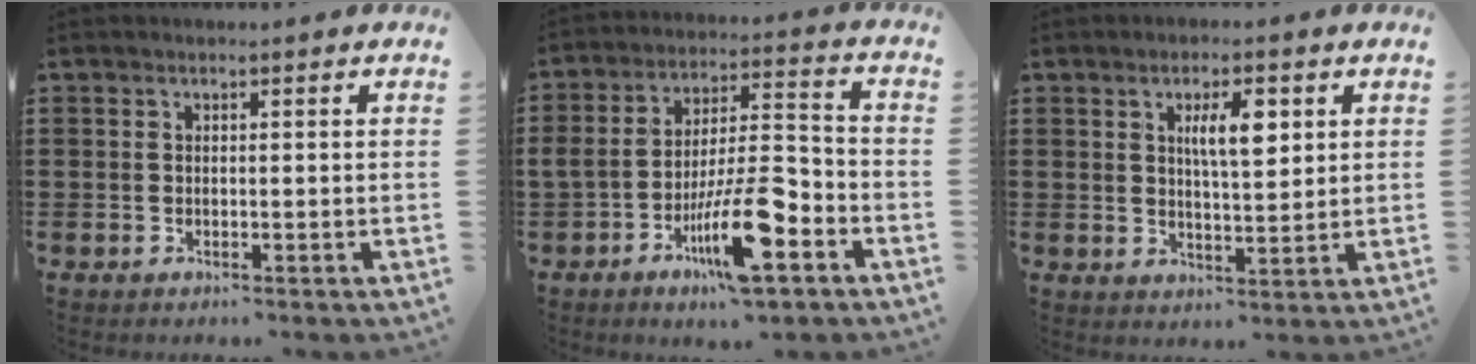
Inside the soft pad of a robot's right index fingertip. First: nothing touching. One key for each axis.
{"total": 14.0, "fx": -6.2, "fy": 4.0, "fz": 11.8, "tx": -0.227, "ty": 0.011, "tz": -0.113}
{"total": 5.8, "fx": 2.1, "fy": 1.9, "fz": 5.0, "tx": -0.088, "ty": 0.002, "tz": 0.029}